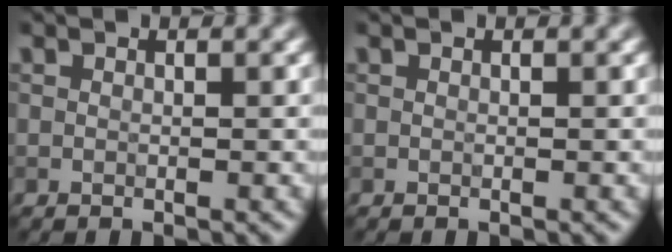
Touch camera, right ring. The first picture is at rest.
{"total": 0.0}